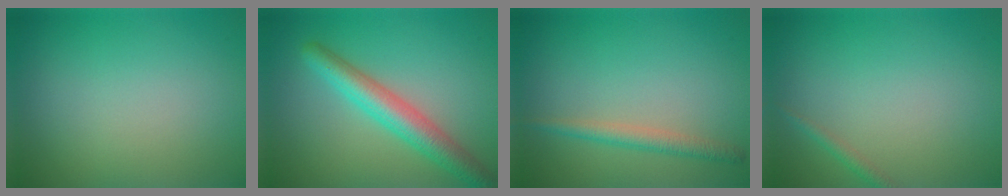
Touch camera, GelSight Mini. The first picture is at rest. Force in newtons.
{"total": 4.8, "press": 4.8, "slide": 0.1}
{"total": 2.0, "press": 2.0, "slide": 0.1}
{"total": 1.0, "press": 1.0, "slide": 0.0}